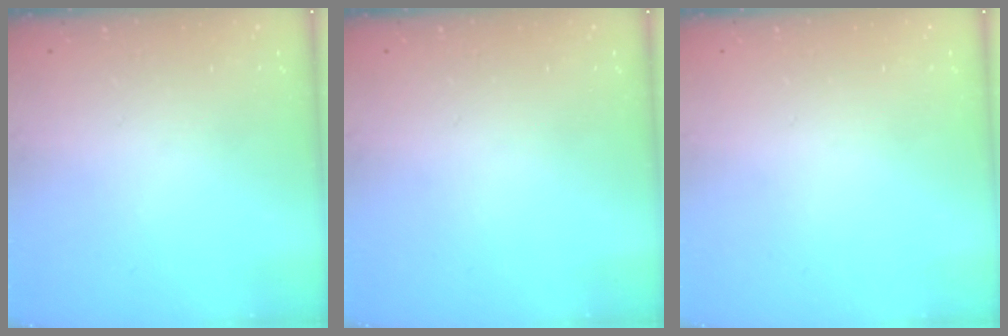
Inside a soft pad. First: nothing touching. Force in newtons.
{"total": 0.0}
{"total": 0.0}